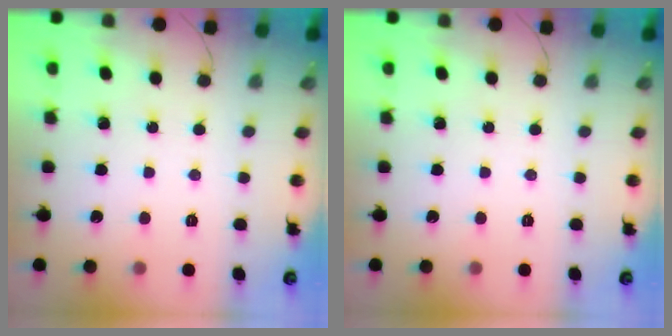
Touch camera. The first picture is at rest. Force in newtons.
{"total": 0.0}